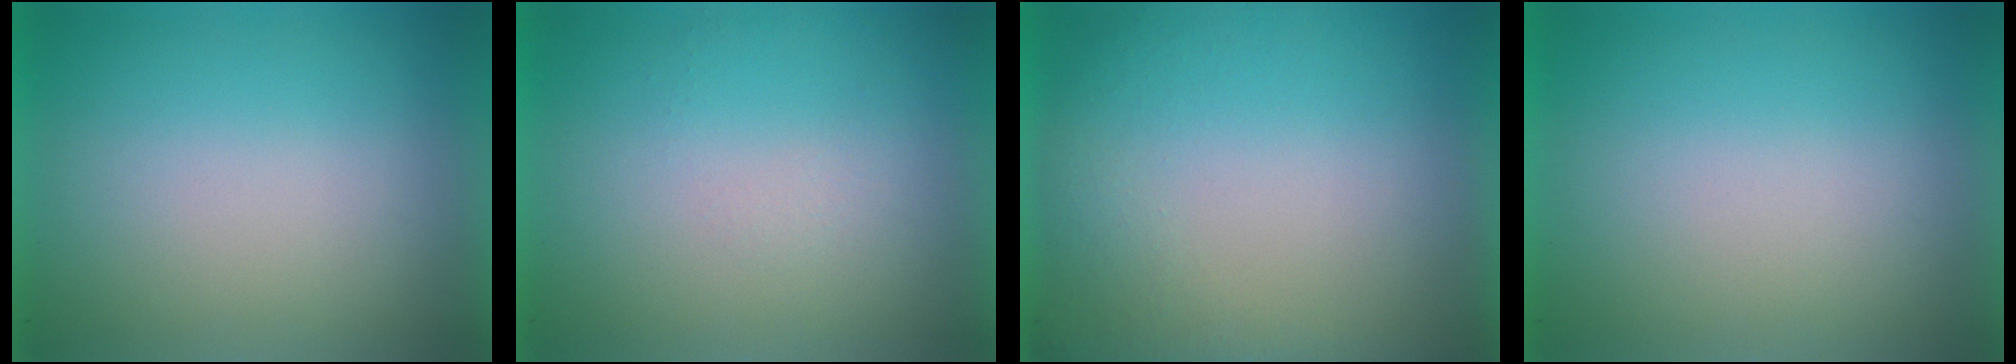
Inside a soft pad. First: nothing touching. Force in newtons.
{"total": 1.1}
{"total": 5.9}
{"total": 0.0}